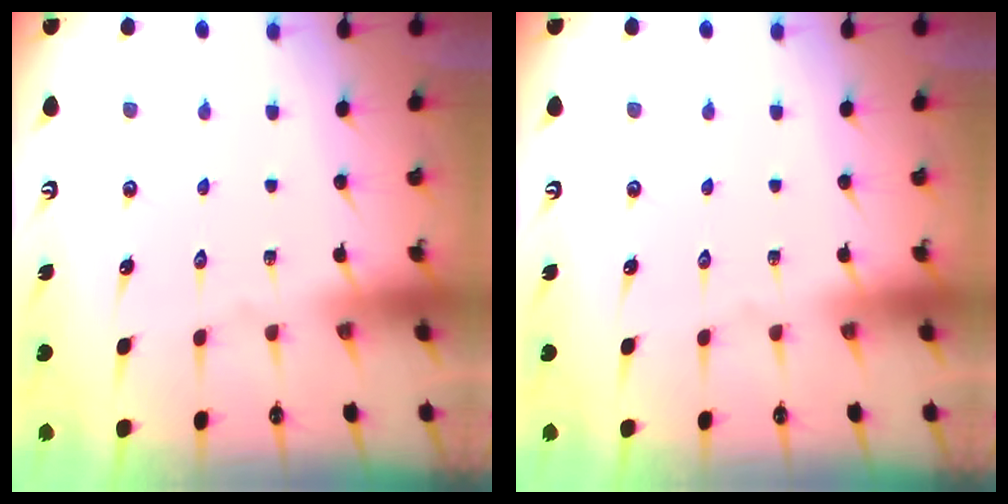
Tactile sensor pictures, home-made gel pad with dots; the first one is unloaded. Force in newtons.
{"total": 0.0}